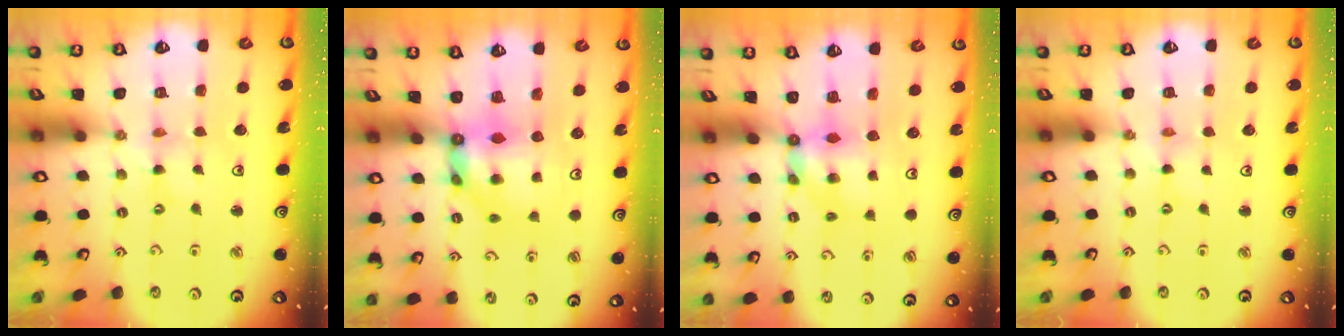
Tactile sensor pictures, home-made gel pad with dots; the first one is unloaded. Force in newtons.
{"total": 7.3, "press": 7.2, "slide": 0.7}
{"total": 5.4, "press": 5.4, "slide": 0.4}
{"total": 0.0}